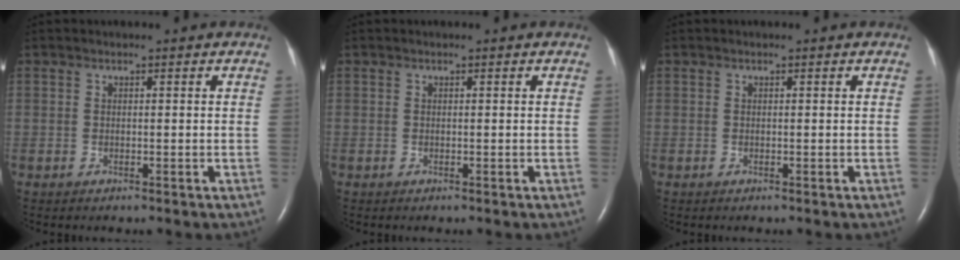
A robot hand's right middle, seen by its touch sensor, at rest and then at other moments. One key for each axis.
{"total": 0.0}
{"total": 0.0}